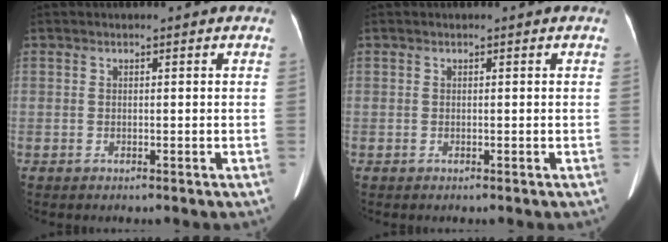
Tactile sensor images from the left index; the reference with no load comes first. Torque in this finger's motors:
{"motor_torque": [0.07, 0.04, 0.02, 0.00]}